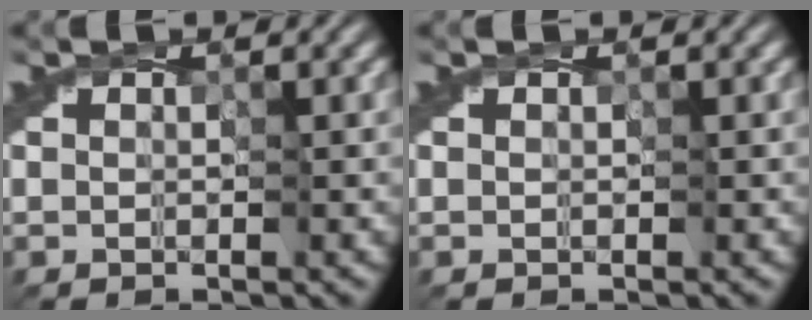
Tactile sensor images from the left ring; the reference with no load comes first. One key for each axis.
{"total": 0.0}